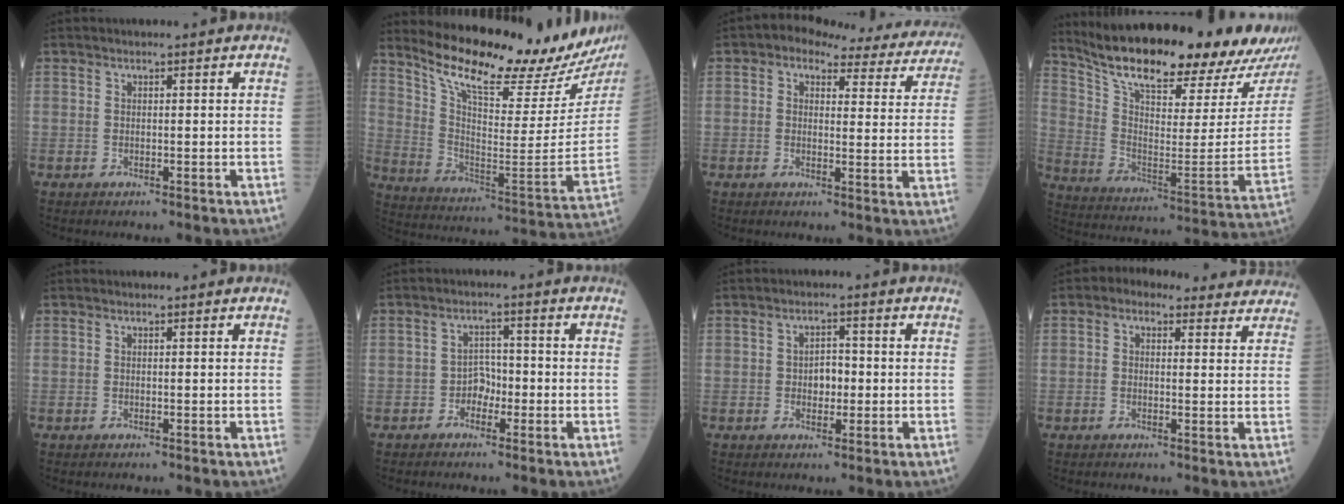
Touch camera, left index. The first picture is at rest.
{"total": 23.6, "force": [20.4, 3.0, 11.4], "torque": [-0.194, -0.075, 0.295]}
{"total": 13.9, "force": [11.9, 5.4, 4.9], "torque": [-0.035, 0.017, 0.114]}
{"total": 25.7, "force": [22.4, 4.3, 11.8], "torque": [-0.199, -0.055, 0.322]}
{"total": 0.0}
{"total": 2.8, "force": [-1.4, 1.9, 1.5], "torque": [-0.020, 0.009, -0.030]}
{"total": 3.2, "force": [-0.4, 2.0, 2.5], "torque": [-0.038, 0.009, -0.007]}
{"total": 9.5, "force": [7.7, 4.7, 2.9], "torque": [-0.019, 0.034, 0.079]}